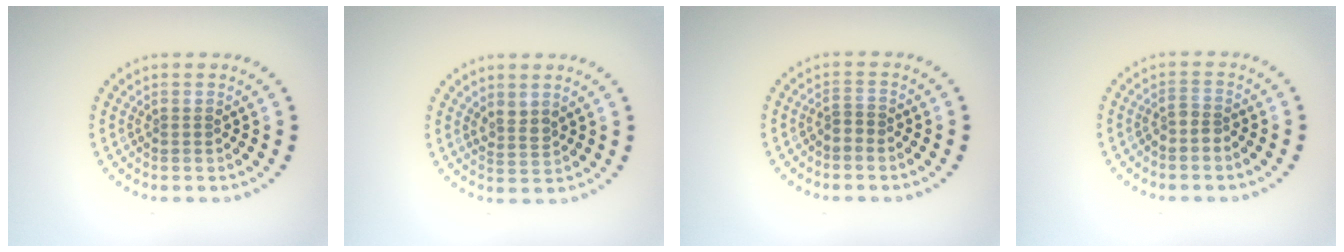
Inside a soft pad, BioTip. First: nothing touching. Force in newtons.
{"total": 1.4, "press": 1.2, "slide": 0.8}
{"total": 0.9, "press": 0.6, "slide": 0.6}
{"total": 1.4, "press": 1.2, "slide": 0.8}